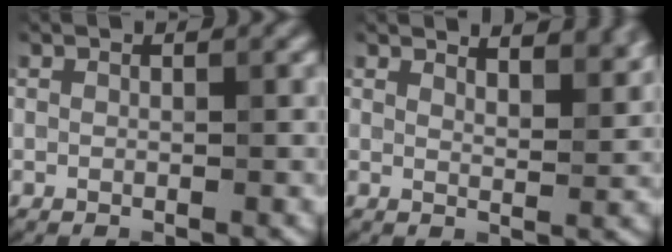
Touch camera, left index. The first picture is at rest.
{"total": 5.5, "force": [4.6, 1.6, 2.5], "torque": [-0.019, 0.015, 0.048]}